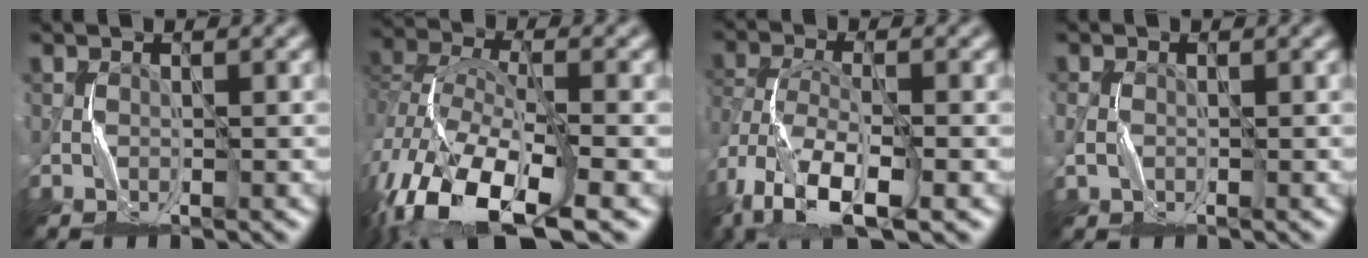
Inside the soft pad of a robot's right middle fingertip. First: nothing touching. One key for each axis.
{"total": 14.7, "fx": -8.4, "fy": 6.0, "fz": 10.5, "tx": -0.253, "ty": -0.028, "tz": -0.144}
{"total": 10.9, "fx": -5.7, "fy": 4.7, "fz": 8.0, "tx": -0.170, "ty": -0.015, "tz": -0.108}
{"total": 1.6, "fx": -0.2, "fy": 1.2, "fz": 1.0, "tx": -0.027, "ty": 0.001, "tz": -0.005}